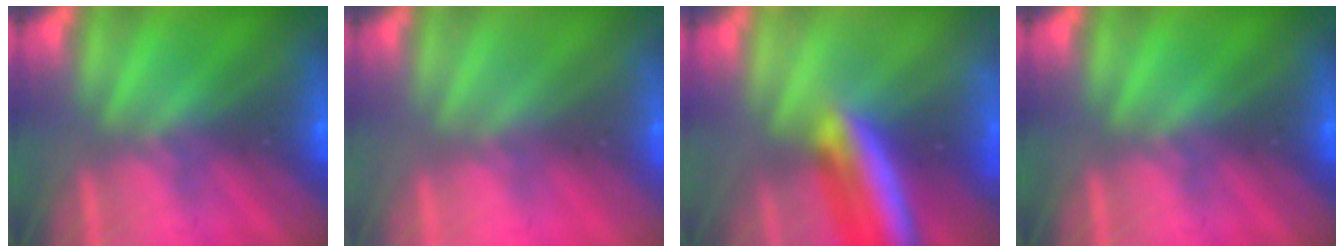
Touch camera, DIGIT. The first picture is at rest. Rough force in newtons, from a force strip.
{"total": 2.8}
{"total": 8.4}
{"total": 0.0}